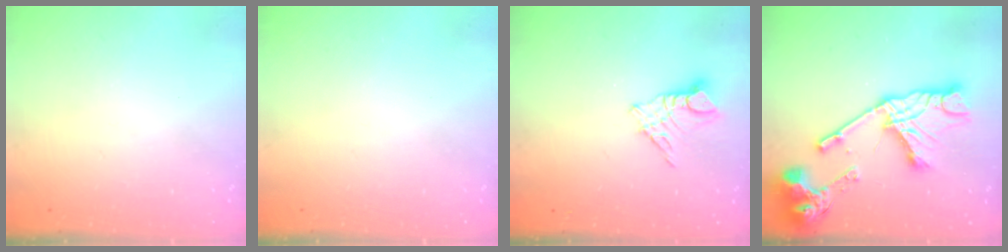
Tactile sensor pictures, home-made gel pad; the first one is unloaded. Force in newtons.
{"total": 0.0}
{"total": 6.7, "press": 6.7, "slide": 0.5}
{"total": 21.0, "press": 20.9, "slide": 2.2}